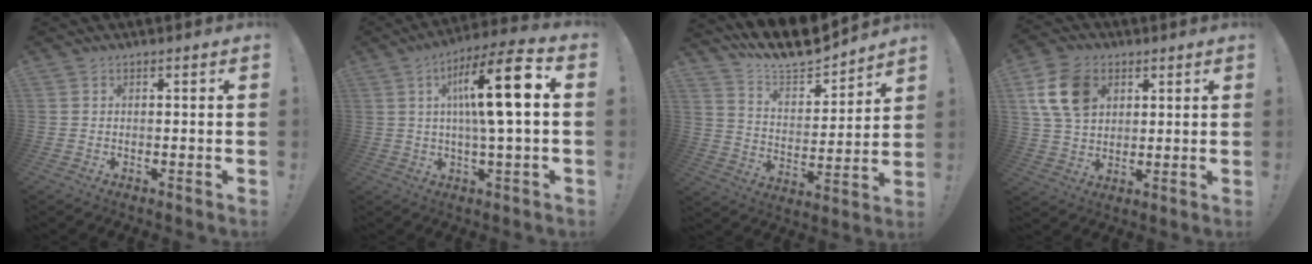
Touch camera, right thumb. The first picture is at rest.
{"total": 16.6, "force": [2.7, 3.4, 16.1], "torque": [-0.261, 0.007, 0.028]}
{"total": 12.6, "force": [11.6, 3.5, 3.6], "torque": [-0.082, -0.099, 0.208]}
{"total": 14.1, "force": [5.1, 10.2, 8.3], "torque": [-0.147, -0.005, 0.102]}